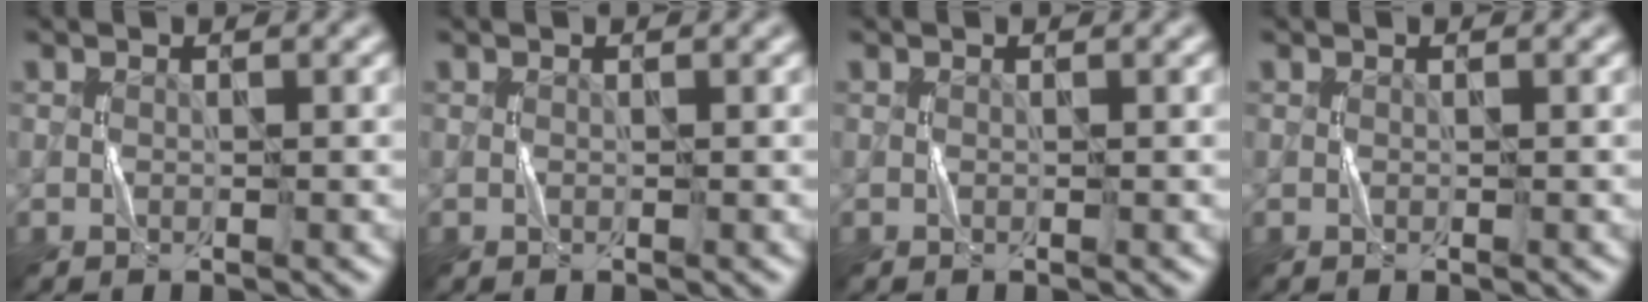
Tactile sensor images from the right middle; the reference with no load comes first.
{"total": 0.0}
{"total": 0.0}
{"total": 0.0}